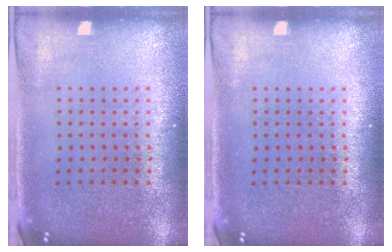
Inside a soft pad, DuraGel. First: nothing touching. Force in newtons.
{"total": 0.0}